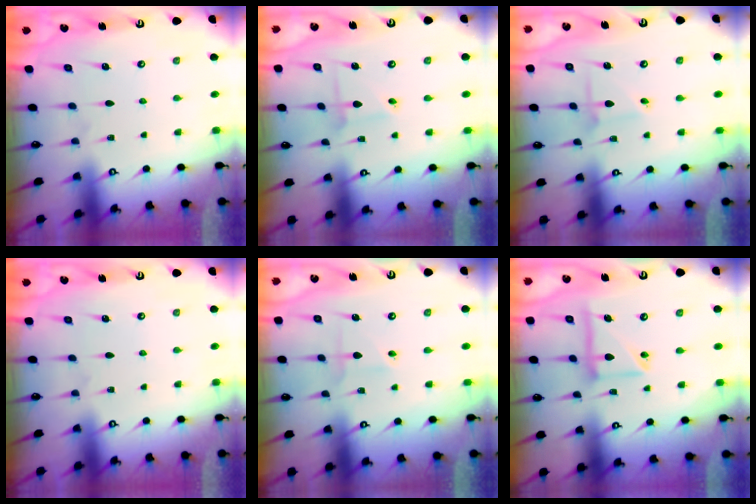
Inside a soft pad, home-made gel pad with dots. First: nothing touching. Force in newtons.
{"total": 2.6, "press": 2.6, "slide": 0.2}
{"total": 2.3, "press": 2.3, "slide": 0.2}
{"total": 0.0}
{"total": 2.0, "press": 2.0, "slide": 0.5}
{"total": 12.3, "press": 12.1, "slide": 1.7}